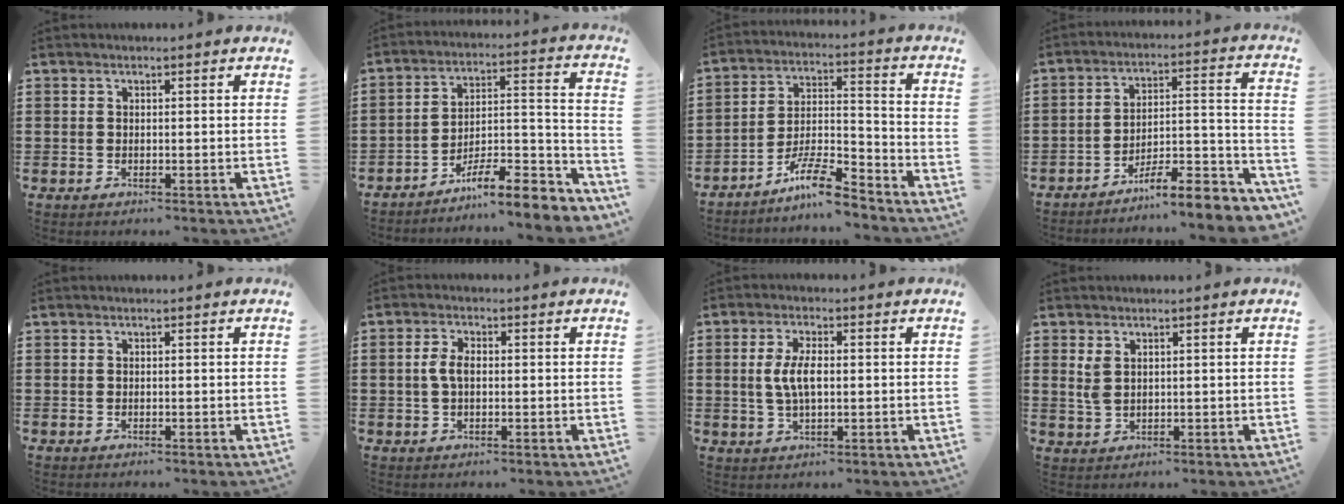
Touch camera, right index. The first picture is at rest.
{"total": 8.4, "force": [-7.2, 1.0, 4.3], "torque": [-0.059, 0.008, -0.137]}
{"total": 9.2, "force": [-7.8, 1.6, 4.7], "torque": [-0.087, 0.020, -0.147]}
{"total": 7.6, "force": [-6.7, 0.7, 3.6], "torque": [-0.049, 0.002, -0.129]}
{"total": 0.0}
{"total": 3.4, "force": [0.0, 1.8, 2.9], "torque": [-0.066, 0.005, -0.003]}
{"total": 5.3, "force": [0.2, 2.1, 4.8], "torque": [-0.108, 0.001, -0.003]}
{"total": 2.7, "force": [1.3, 1.5, 1.8], "torque": [-0.041, 0.006, 0.023]}